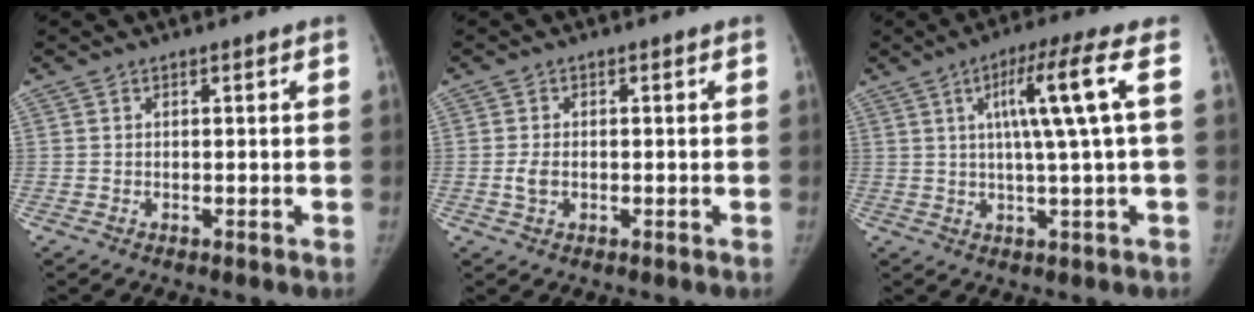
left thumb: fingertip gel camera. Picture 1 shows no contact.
{"total": 2.5, "force": [-0.4, 1.7, 1.7], "torque": [-0.031, 0.005, -0.008]}
{"total": 10.1, "force": [2.1, -0.7, 9.8], "torque": [-0.183, 0.007, 0.033]}